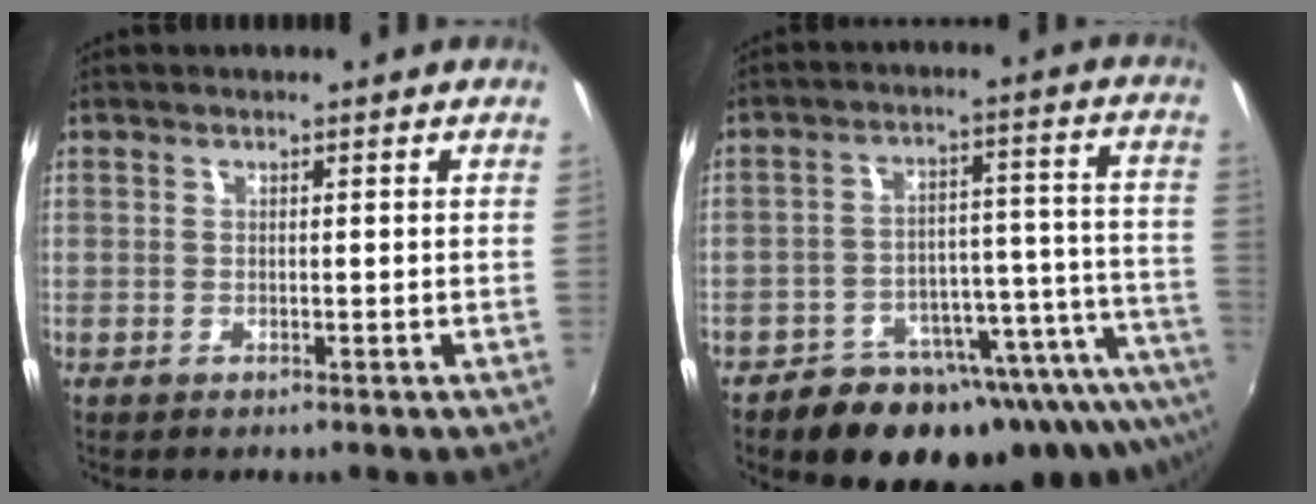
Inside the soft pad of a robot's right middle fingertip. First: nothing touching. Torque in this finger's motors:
{"motor_torque": [1.14, -1.00, 0.36, 0.11]}